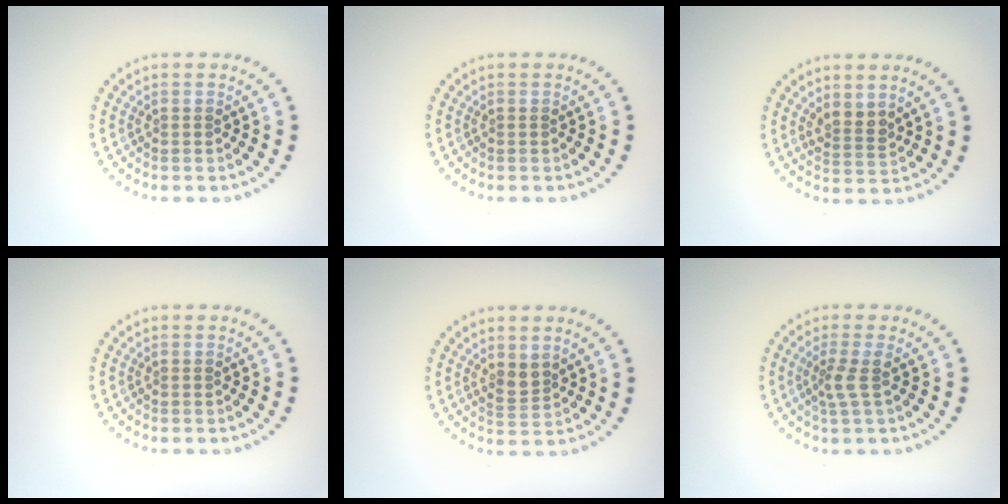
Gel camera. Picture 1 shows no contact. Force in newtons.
{"total": 0.0}
{"total": 2.1, "press": 1.7, "slide": 1.2}
{"total": 0.0}
{"total": 1.7, "press": 1.4, "slide": 0.9}
{"total": 1.9, "press": 1.5, "slide": 1.3}